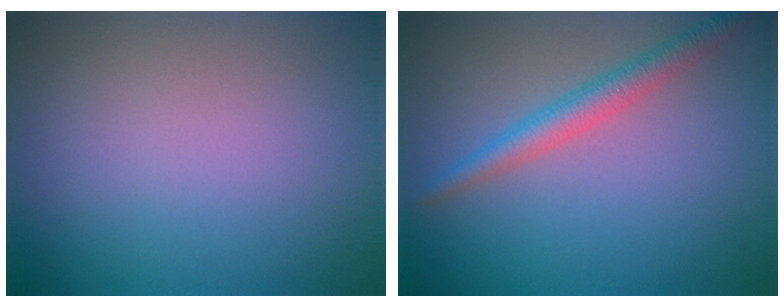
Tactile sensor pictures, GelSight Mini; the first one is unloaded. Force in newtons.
{"total": 2.8, "press": 2.8, "slide": 0.1}